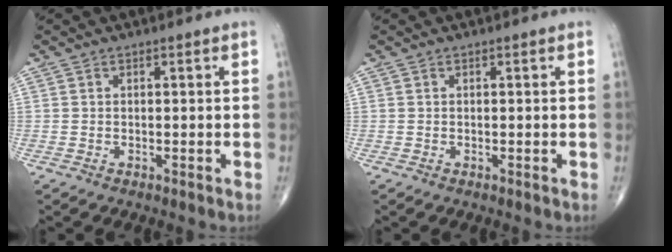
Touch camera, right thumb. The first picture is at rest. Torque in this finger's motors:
{"motor_torque": [-0.08, 0.08, -0.04, 0.02, 0.00]}